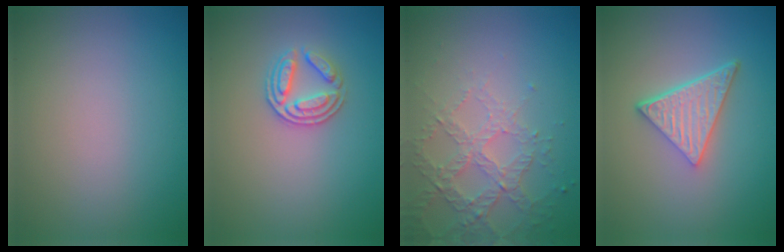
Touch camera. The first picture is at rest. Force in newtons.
{"total": 2.9, "press": 2.6, "slide": 1.1}
{"total": 4.2, "press": 3.2, "slide": 2.7}
{"total": 4.9, "press": 3.5, "slide": 3.4}